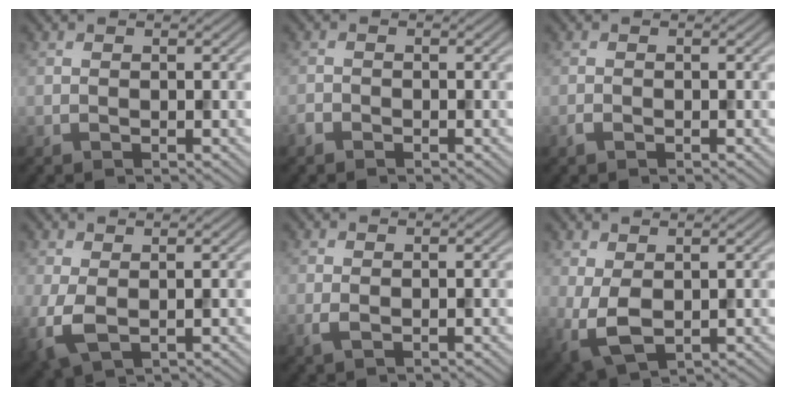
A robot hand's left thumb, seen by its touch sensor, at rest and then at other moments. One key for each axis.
{"total": 1.0, "fx": -0.8, "fy": 0.5, "fz": 0.2, "tx": -0.005, "ty": -0.001, "tz": -0.020}
{"total": 0.7, "fx": -0.5, "fy": 0.3, "fz": 0.4, "tx": -0.010, "ty": -0.001, "tz": -0.008}
{"total": 3.6, "fx": 0.2, "fy": 1.9, "fz": 3.0, "tx": -0.085, "ty": -0.004, "tz": 0.004}
{"total": 1.1, "fx": 0.2, "fy": 0.5, "fz": 1.0, "tx": -0.026, "ty": 0.000, "tz": 0.005}
{"total": 4.7, "fx": 0.5, "fy": 2.7, "fz": 3.8, "tx": -0.101, "ty": -0.006, "tz": 0.013}